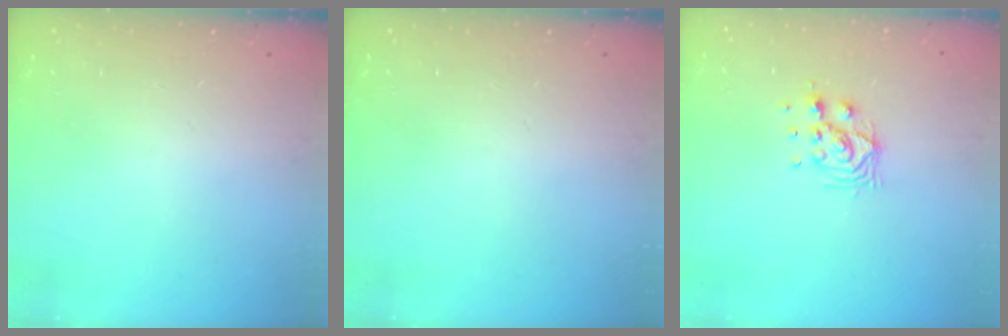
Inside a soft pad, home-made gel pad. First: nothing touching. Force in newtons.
{"total": 0.0}
{"total": 8.4, "press": 8.4, "slide": 0.6}